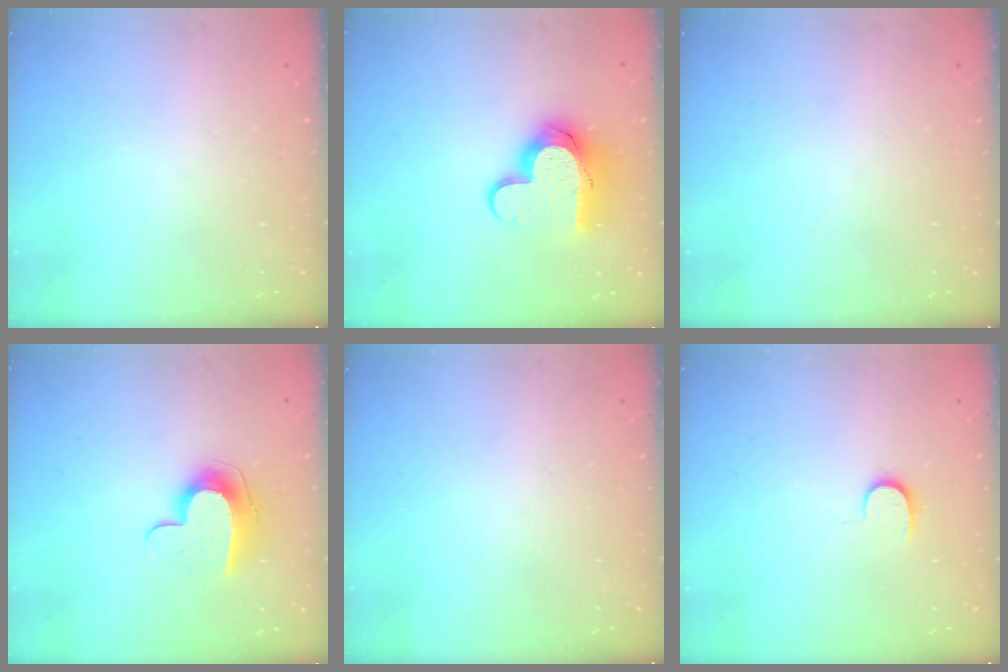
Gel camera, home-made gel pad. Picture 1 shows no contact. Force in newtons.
{"total": 12.2, "press": 12.2, "slide": 1.0}
{"total": 0.0}
{"total": 9.8, "press": 9.8, "slide": 0.1}
{"total": 0.0}
{"total": 6.5, "press": 6.5, "slide": 0.7}